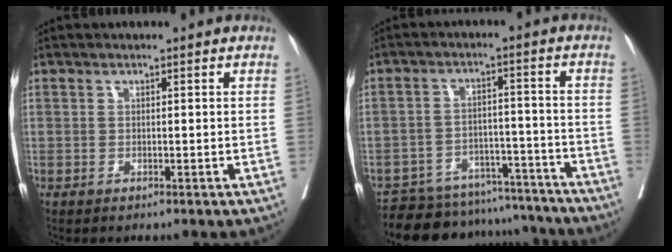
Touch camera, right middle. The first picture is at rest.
{"total": 14.6, "force": [-13.8, 4.6, 1.6], "torque": [-0.018, 0.030, -0.182]}